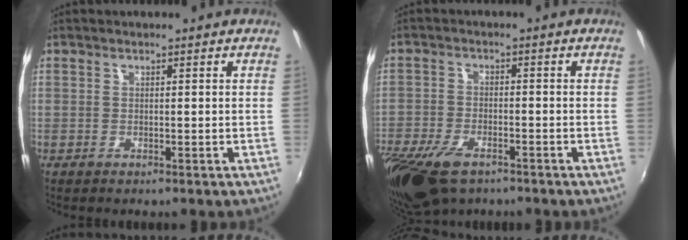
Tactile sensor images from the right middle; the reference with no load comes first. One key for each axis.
{"total": 13.8, "fx": -9.1, "fy": 6.6, "fz": 8.1, "tx": -0.207, "ty": -0.044, "tz": -0.164}